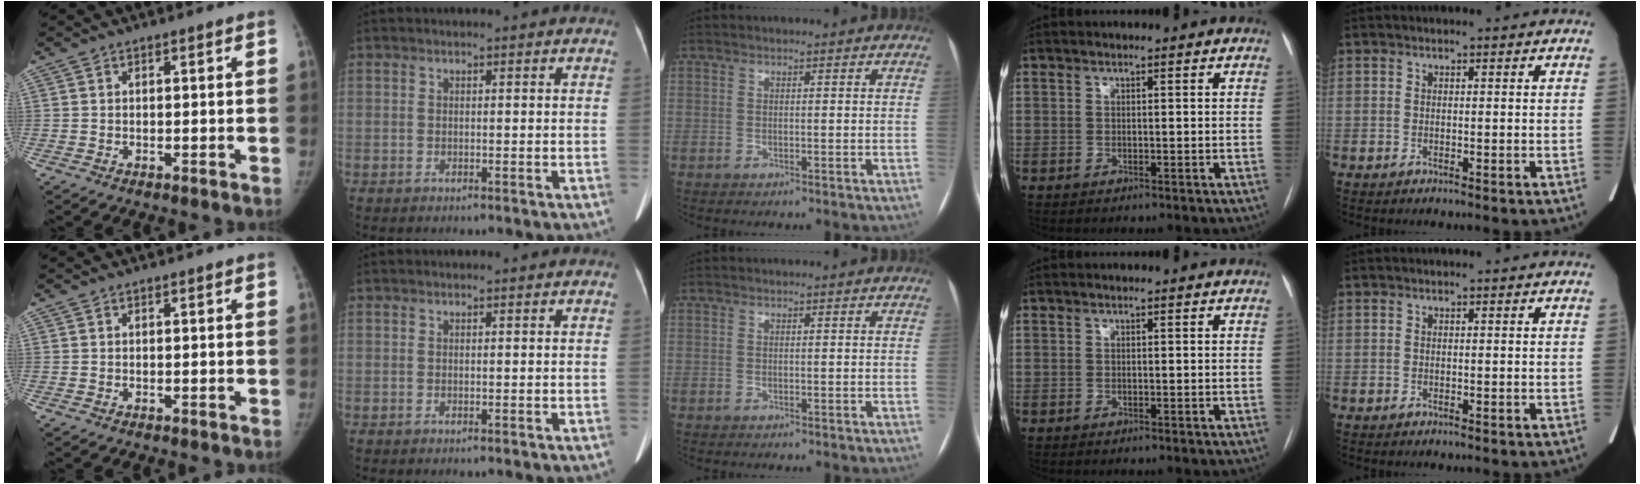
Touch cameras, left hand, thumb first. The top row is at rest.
{}